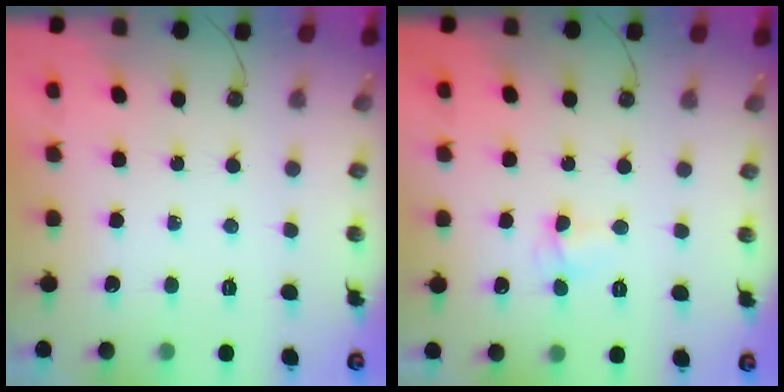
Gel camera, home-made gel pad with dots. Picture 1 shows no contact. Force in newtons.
{"total": 3.5, "press": 3.5, "slide": 0.6}